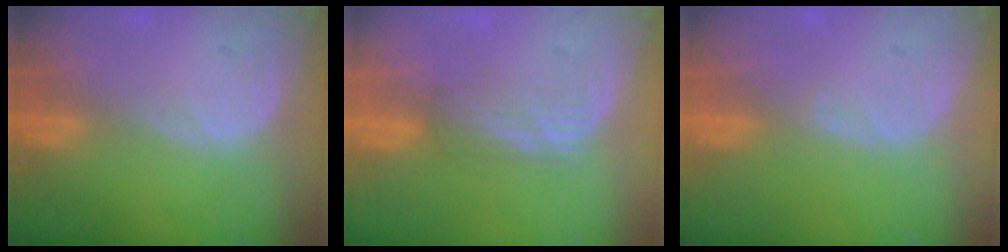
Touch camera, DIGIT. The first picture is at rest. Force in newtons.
{"total": 3.1, "press": 2.5, "slide": 1.7}
{"total": 0.6, "press": 0.4, "slide": 0.4}